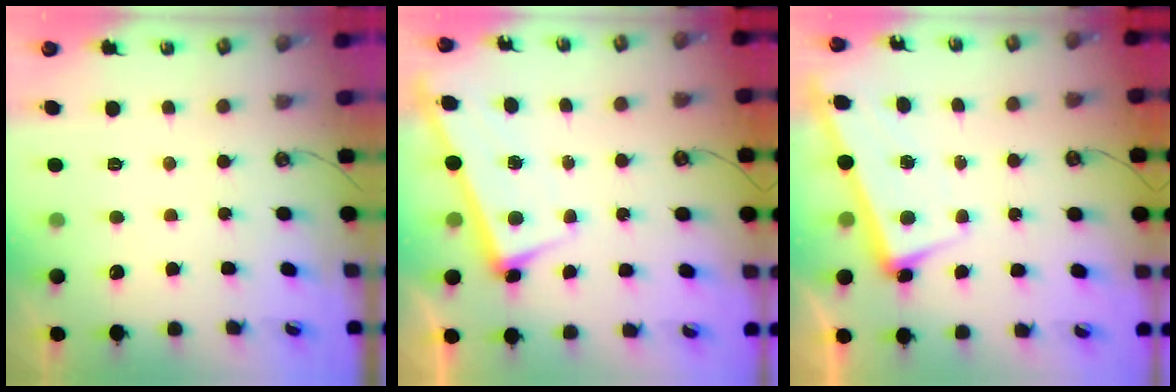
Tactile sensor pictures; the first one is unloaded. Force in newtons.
{"total": 2.8, "press": 2.7, "slide": 0.4}
{"total": 2.6, "press": 2.5, "slide": 0.9}